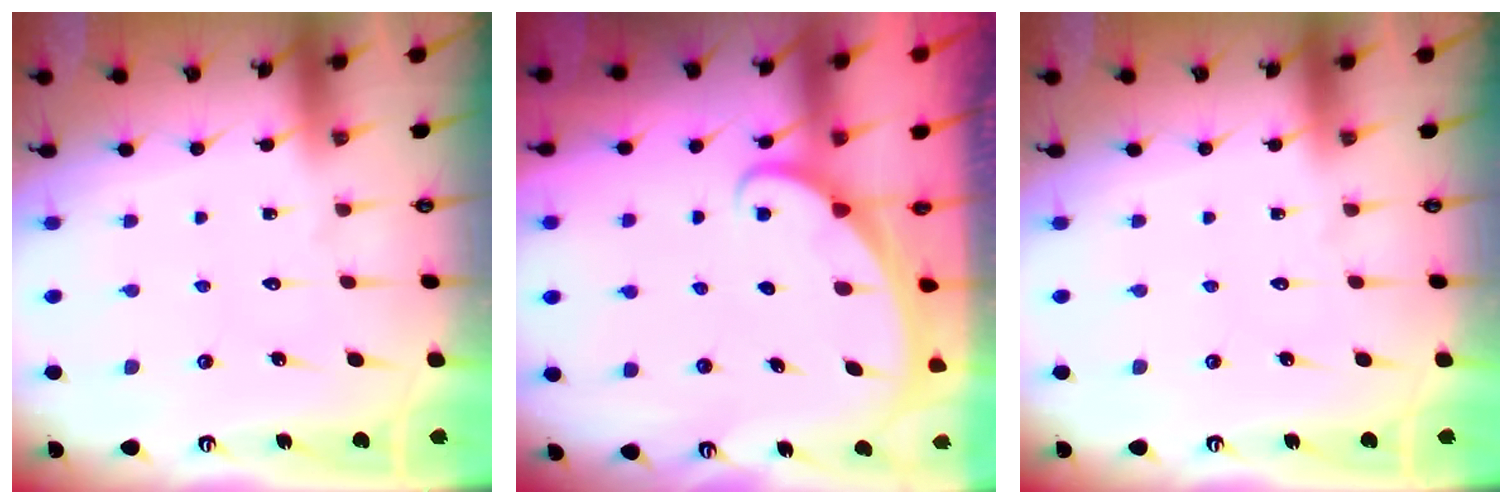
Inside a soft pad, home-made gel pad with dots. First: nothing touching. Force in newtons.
{"total": 1.7, "press": 1.7, "slide": 0.1}
{"total": 0.0}